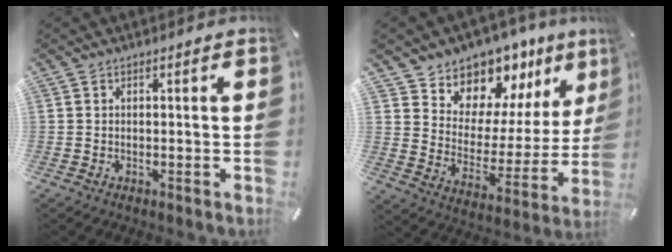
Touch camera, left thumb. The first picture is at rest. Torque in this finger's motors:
{"motor_torque": [0.53, 0.38, 1.39, -1.38, 0.12]}